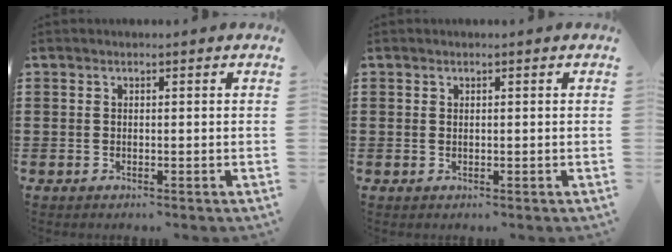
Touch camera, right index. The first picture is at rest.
{"total": 0.5, "force": [0.3, 0.3, 0.3], "torque": [-0.007, 0.001, 0.006]}